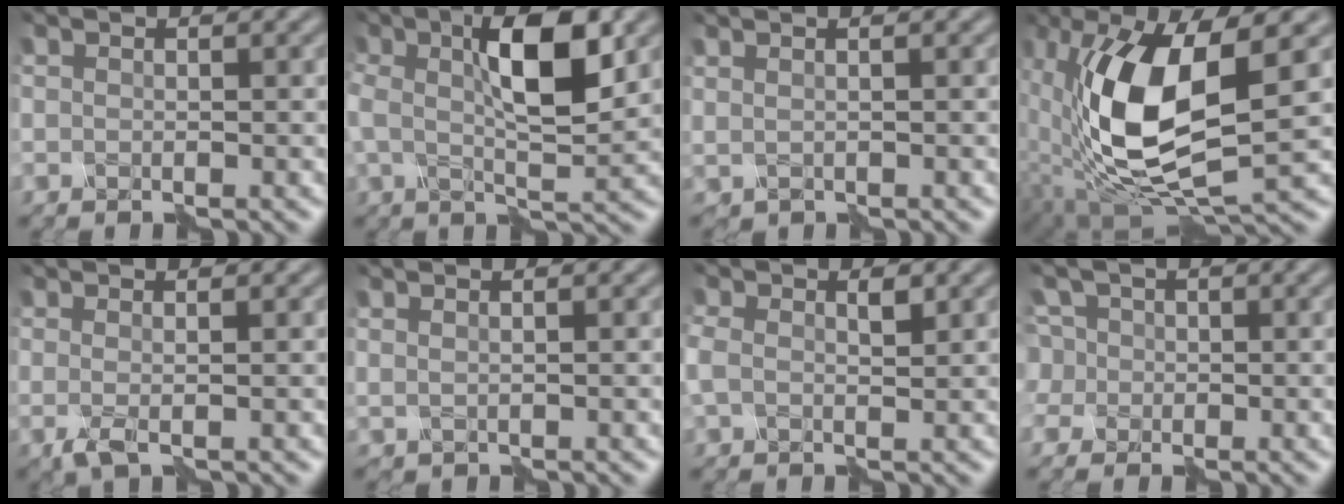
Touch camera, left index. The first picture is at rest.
{"total": 7.8, "force": [1.6, 2.5, 7.3], "torque": [-0.131, 0.006, 0.021]}
{"total": 1.7, "force": [1.0, 0.5, 1.3], "torque": [-0.017, -0.006, 0.013]}
{"total": 11.7, "force": [0.5, 5.1, 10.5], "torque": [-0.212, -0.001, 0.011]}
{"total": 2.2, "force": [0.0, 0.4, 2.2], "torque": [-0.034, 0.004, -0.003]}
{"total": 1.5, "force": [0.9, 0.4, 1.1], "torque": [-0.015, -0.003, 0.012]}
{"total": 2.5, "force": [0.4, 1.5, 1.9], "torque": [-0.048, 0.003, 0.007]}
{"total": 4.7, "force": [1.4, 4.0, 1.9], "torque": [-0.052, 0.023, 0.009]}